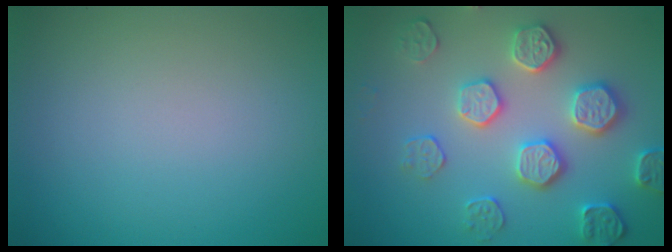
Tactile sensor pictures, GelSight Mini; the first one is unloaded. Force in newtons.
{"total": 4.8, "press": 4.5, "slide": 1.5}